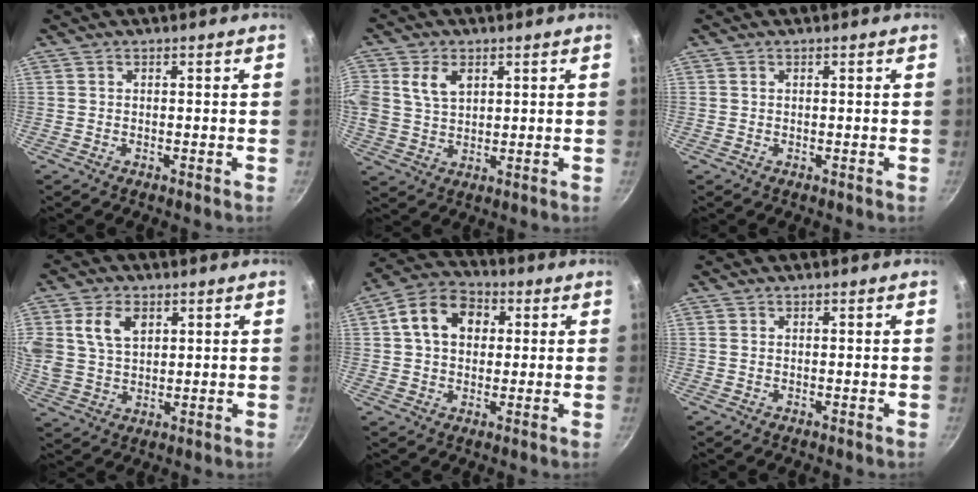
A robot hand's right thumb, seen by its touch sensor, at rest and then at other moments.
{"total": 8.0, "force": [2.8, 5.5, 5.0], "torque": [-0.091, 0.001, 0.051]}
{"total": 0.0}
{"total": 9.5, "force": [3.5, 6.4, 6.0], "torque": [-0.105, -0.006, 0.067]}
{"total": 11.4, "force": [2.5, 8.5, 7.1], "torque": [-0.095, 0.019, 0.025]}
{"total": 0.0}